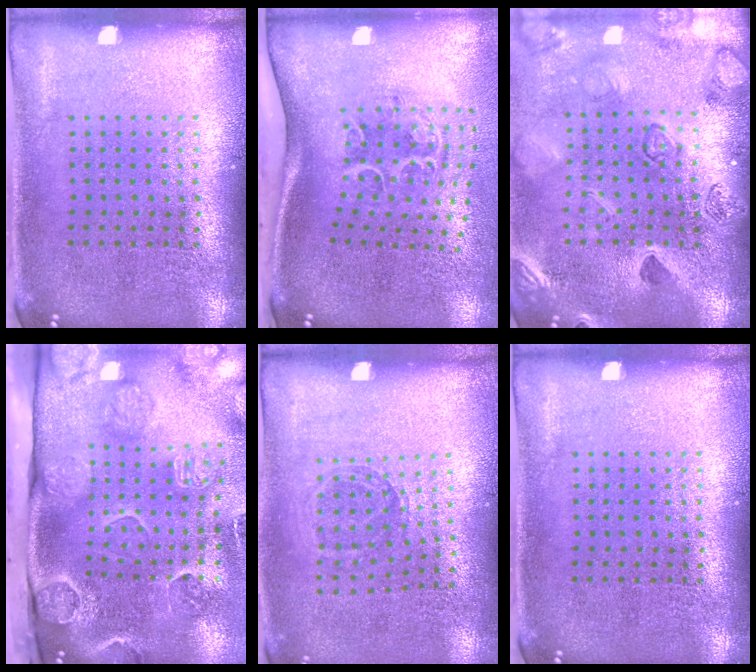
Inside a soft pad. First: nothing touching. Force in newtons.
{"total": 1.9, "press": 1.4, "slide": 1.3}
{"total": 2.1, "press": 2.1, "slide": 0.3}
{"total": 3.9, "press": 3.3, "slide": 2.1}
{"total": 0.9, "press": 0.8, "slide": 0.5}
{"total": 0.0}